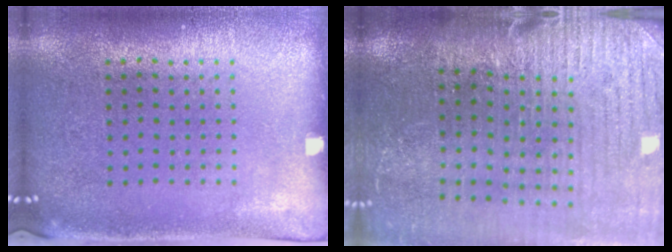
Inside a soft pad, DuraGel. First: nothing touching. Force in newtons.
{"total": 3.9, "press": 3.4, "slide": 1.9}